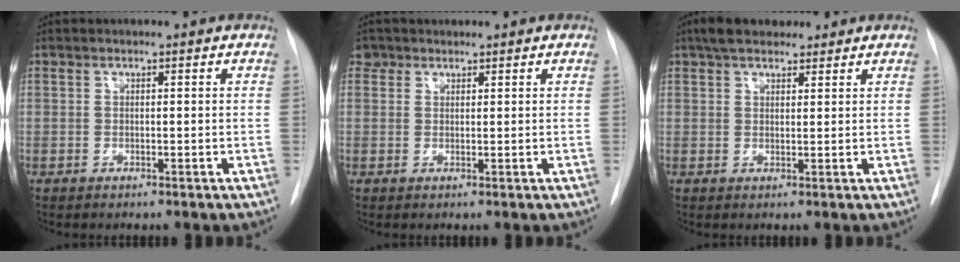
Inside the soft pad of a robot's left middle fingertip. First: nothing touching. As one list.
[{"total": 1.9, "force": [1.3, 1.4, -0.1], "torque": [0.011, 0.012, 0.018]}, {"total": 6.0, "force": [4.6, 2.7, 2.8], "torque": [-0.048, 0.025, 0.078]}]